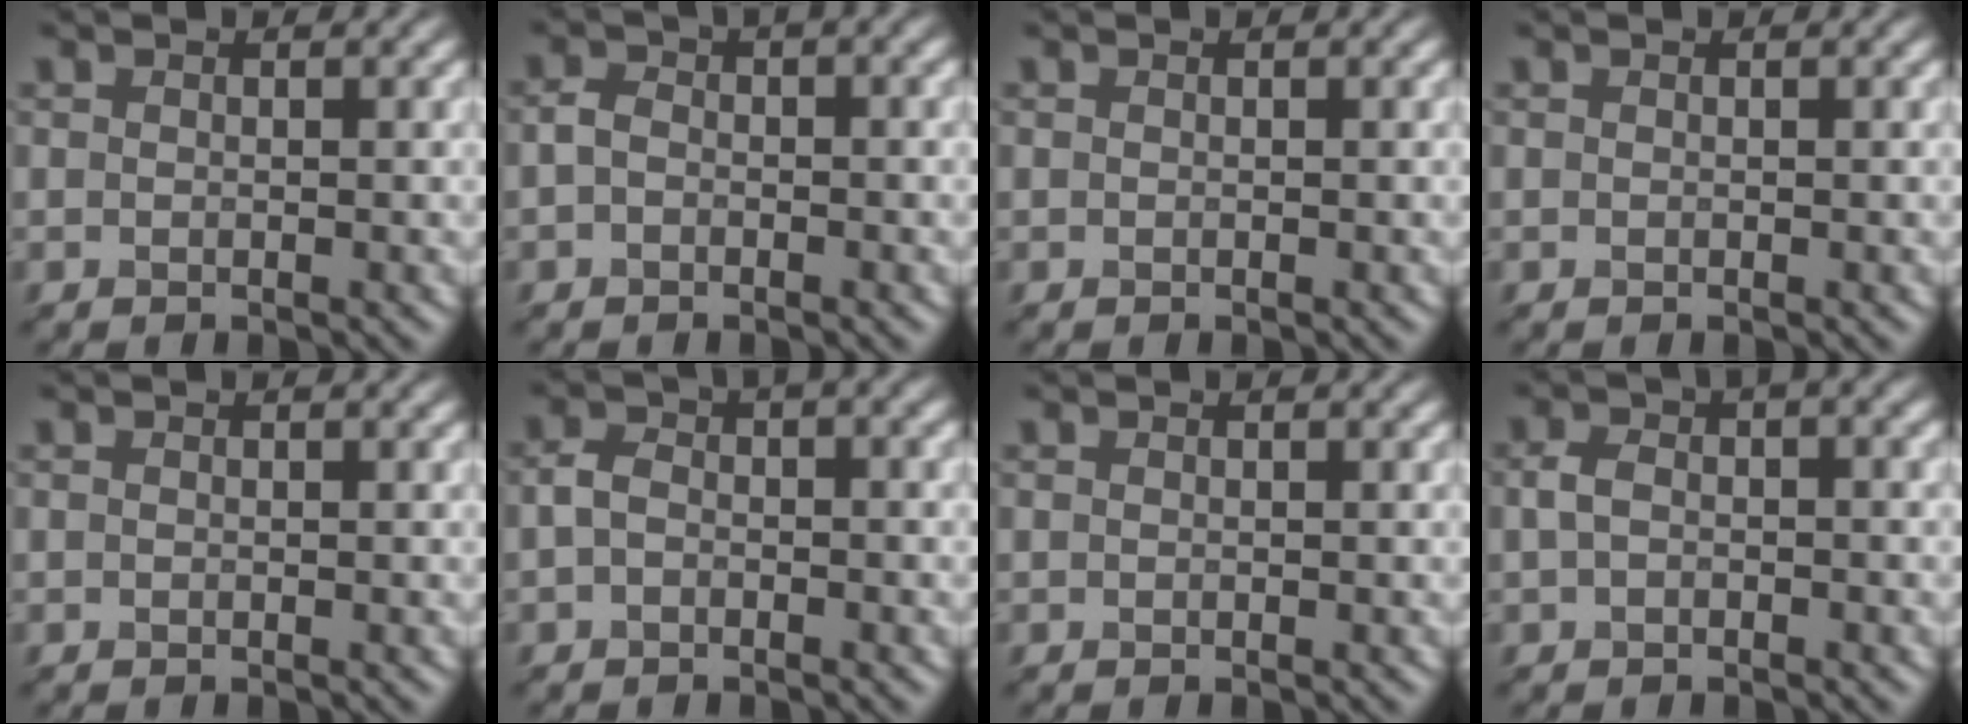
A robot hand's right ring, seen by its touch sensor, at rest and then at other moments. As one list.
[{"total": 1.1, "force": [-0.9, 0.1, 0.5], "torque": [-0.030, 0.007, 0.006]}, {"total": 0.0}, {"total": 0.0}, {"total": 0.0}, {"total": 1.4, "force": [-1.0, 0.4, 0.9], "torque": [-0.035, 0.008, 0.003]}, {"total": 0.0}, {"total": 1.3, "force": [-0.7, 0.3, 1.0], "torque": [-0.038, 0.008, 0.010]}]